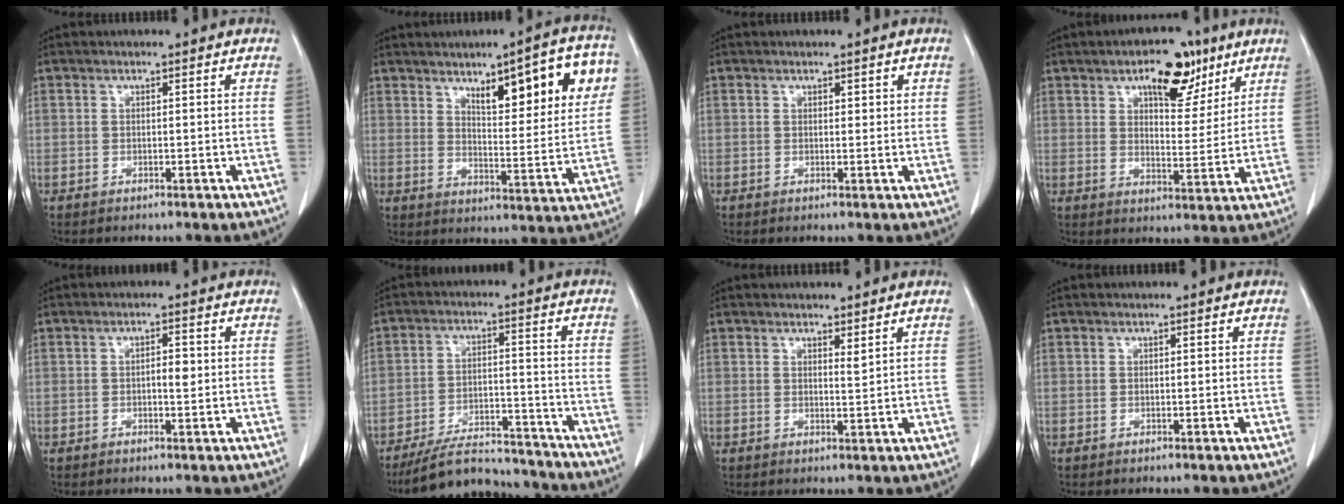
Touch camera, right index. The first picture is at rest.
{"total": 15.6, "force": [7.1, 3.8, 13.4], "torque": [-0.167, 0.009, 0.101]}
{"total": 1.3, "force": [0.7, 0.7, 0.9], "torque": [-0.007, 0.000, 0.010]}
{"total": 10.0, "force": [6.1, 4.4, 6.7], "torque": [-0.095, 0.006, 0.094]}
{"total": 2.0, "force": [-0.1, 0.7, 1.9], "torque": [-0.032, 0.003, -0.001]}
{"total": 12.7, "force": [-11.9, 3.3, 3.1], "torque": [-0.039, 0.016, -0.182]}
{"total": 1.2, "force": [1.0, 0.1, 0.7], "torque": [-0.014, -0.008, 0.018]}
{"total": 0.0}